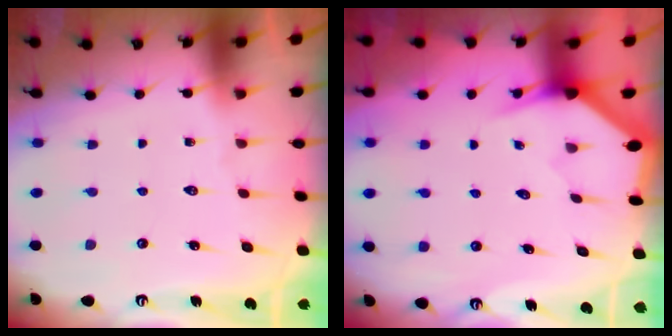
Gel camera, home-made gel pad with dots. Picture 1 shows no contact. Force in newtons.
{"total": 3.0, "press": 3.0, "slide": 0.0}